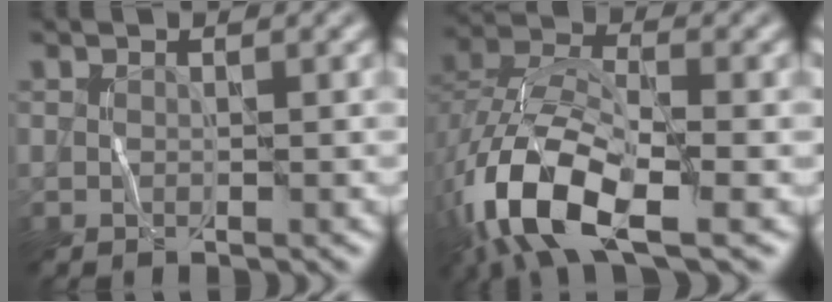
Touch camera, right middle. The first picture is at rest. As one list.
[{"total": 10.6, "force": [-4.9, 4.6, 8.3], "torque": [-0.177, -0.002, -0.098]}]